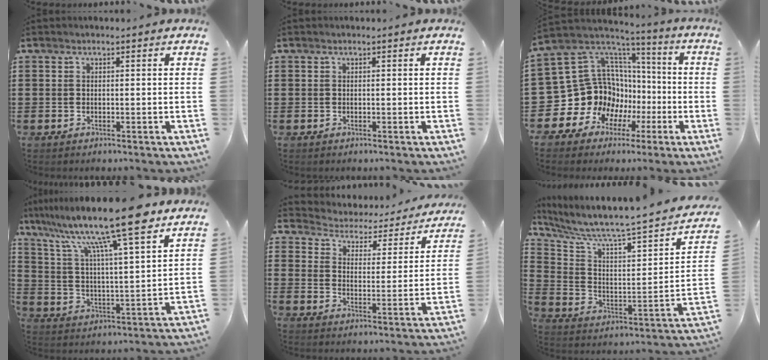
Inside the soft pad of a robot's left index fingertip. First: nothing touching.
{"total": 0.0}
{"total": 15.4, "force": [-2.4, 14.2, 5.5], "torque": [-0.174, -0.035, -0.007]}
{"total": 14.2, "force": [11.3, 0.4, 8.5], "torque": [-0.194, -0.065, 0.187]}
{"total": 2.7, "force": [2.6, 0.9, -0.2], "torque": [-0.019, -0.028, 0.034]}
{"total": 4.9, "force": [4.2, -0.1, 2.4], "torque": [-0.075, -0.051, 0.061]}